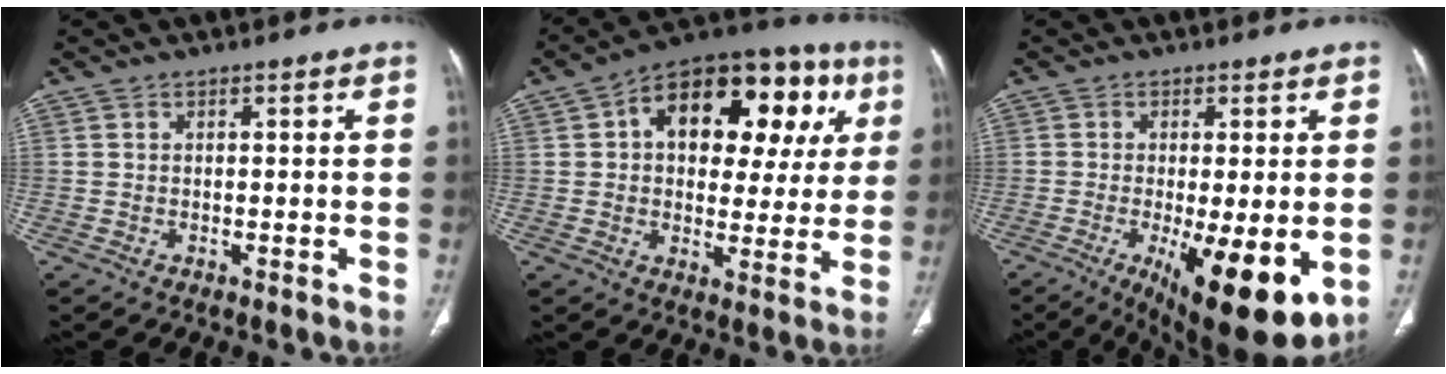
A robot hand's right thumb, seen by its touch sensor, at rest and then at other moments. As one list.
[{"total": 22.3, "force": [6.5, 13.2, 16.7], "torque": [-0.179, 0.029, 0.088]}, {"total": 14.4, "force": [-4.1, 4.2, 13.2], "torque": [-0.176, -0.025, -0.047]}]